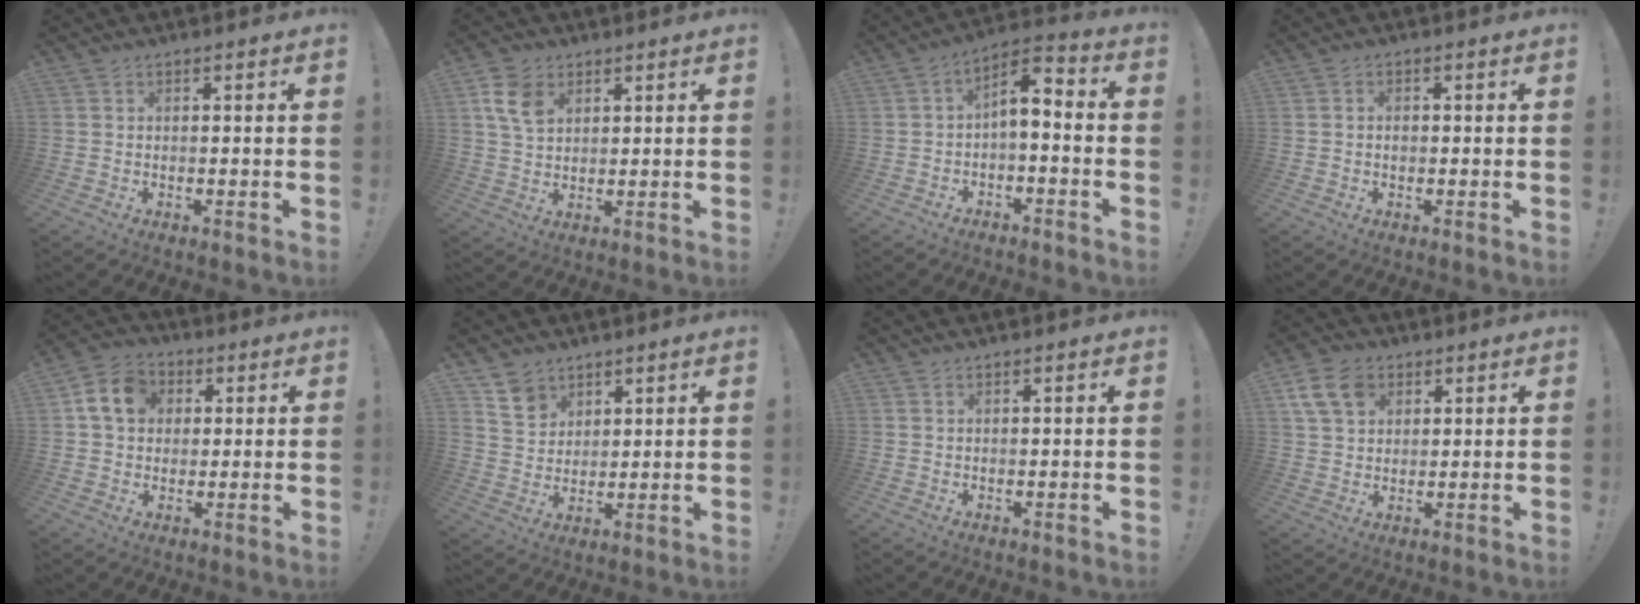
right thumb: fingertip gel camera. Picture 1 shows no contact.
{"total": 8.6, "force": [3.8, 5.8, 5.0], "torque": [-0.089, -0.004, 0.074]}
{"total": 5.3, "force": [-1.6, 2.4, 4.4], "torque": [-0.070, 0.008, -0.028]}
{"total": 1.3, "force": [-0.4, 1.1, 0.5], "torque": [-0.009, 0.004, -0.007]}
{"total": 10.5, "force": [2.7, 8.5, 5.5], "torque": [-0.088, 0.012, 0.056]}
{"total": 7.3, "force": [5.2, 5.0, 1.5], "torque": [-0.017, -0.036, 0.100]}
{"total": 0.0}
{"total": 10.1, "force": [4.6, 7.3, 5.2], "torque": [-0.091, -0.013, 0.091]}